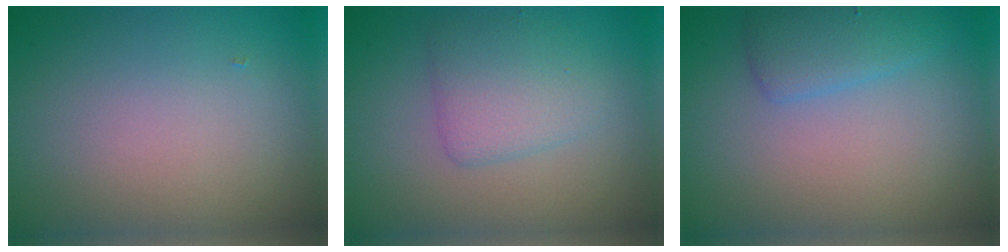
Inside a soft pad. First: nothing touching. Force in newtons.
{"total": 3.0, "press": 3.0, "slide": 0.1}
{"total": 2.4, "press": 2.4, "slide": 0.3}